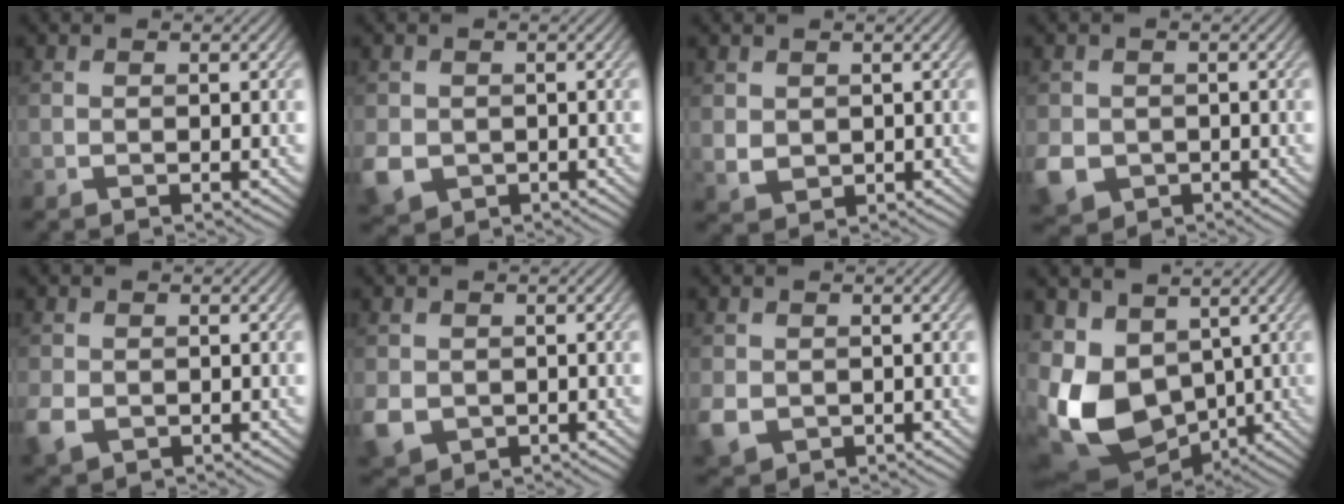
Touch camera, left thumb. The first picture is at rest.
{"total": 4.2, "force": [-1.0, 3.6, 1.9], "torque": [-0.055, -0.017, -0.023]}
{"total": 2.3, "force": [1.0, 1.9, 0.9], "torque": [-0.030, -0.006, 0.020]}
{"total": 4.7, "force": [-1.4, 4.0, 2.0], "torque": [-0.057, -0.019, -0.032]}
{"total": 3.3, "force": [-1.1, 2.6, 1.9], "torque": [-0.050, -0.010, -0.025]}
{"total": 3.9, "force": [-0.7, 3.4, 1.9], "torque": [-0.056, -0.017, -0.014]}
{"total": 3.3, "force": [-0.6, 2.9, 1.7], "torque": [-0.050, -0.012, -0.011]}
{"total": 13.7, "force": [-1.2, 10.0, 9.3], "torque": [-0.243, -0.026, -0.004]}